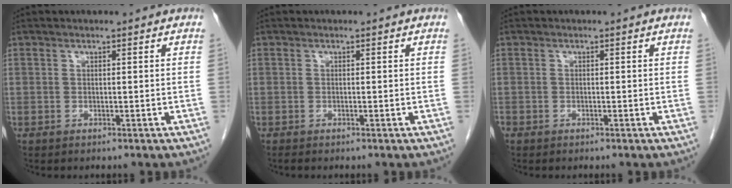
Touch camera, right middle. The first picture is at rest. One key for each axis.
{"total": 0.0}
{"total": 0.0}